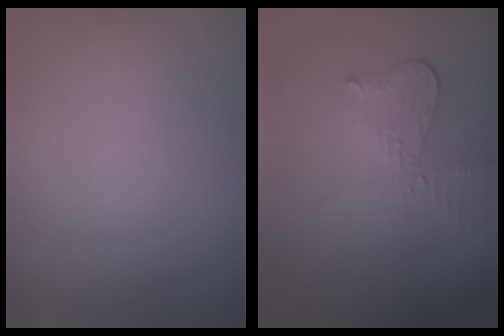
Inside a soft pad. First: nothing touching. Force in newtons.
{"total": 3.0, "press": 2.6, "slide": 1.5}